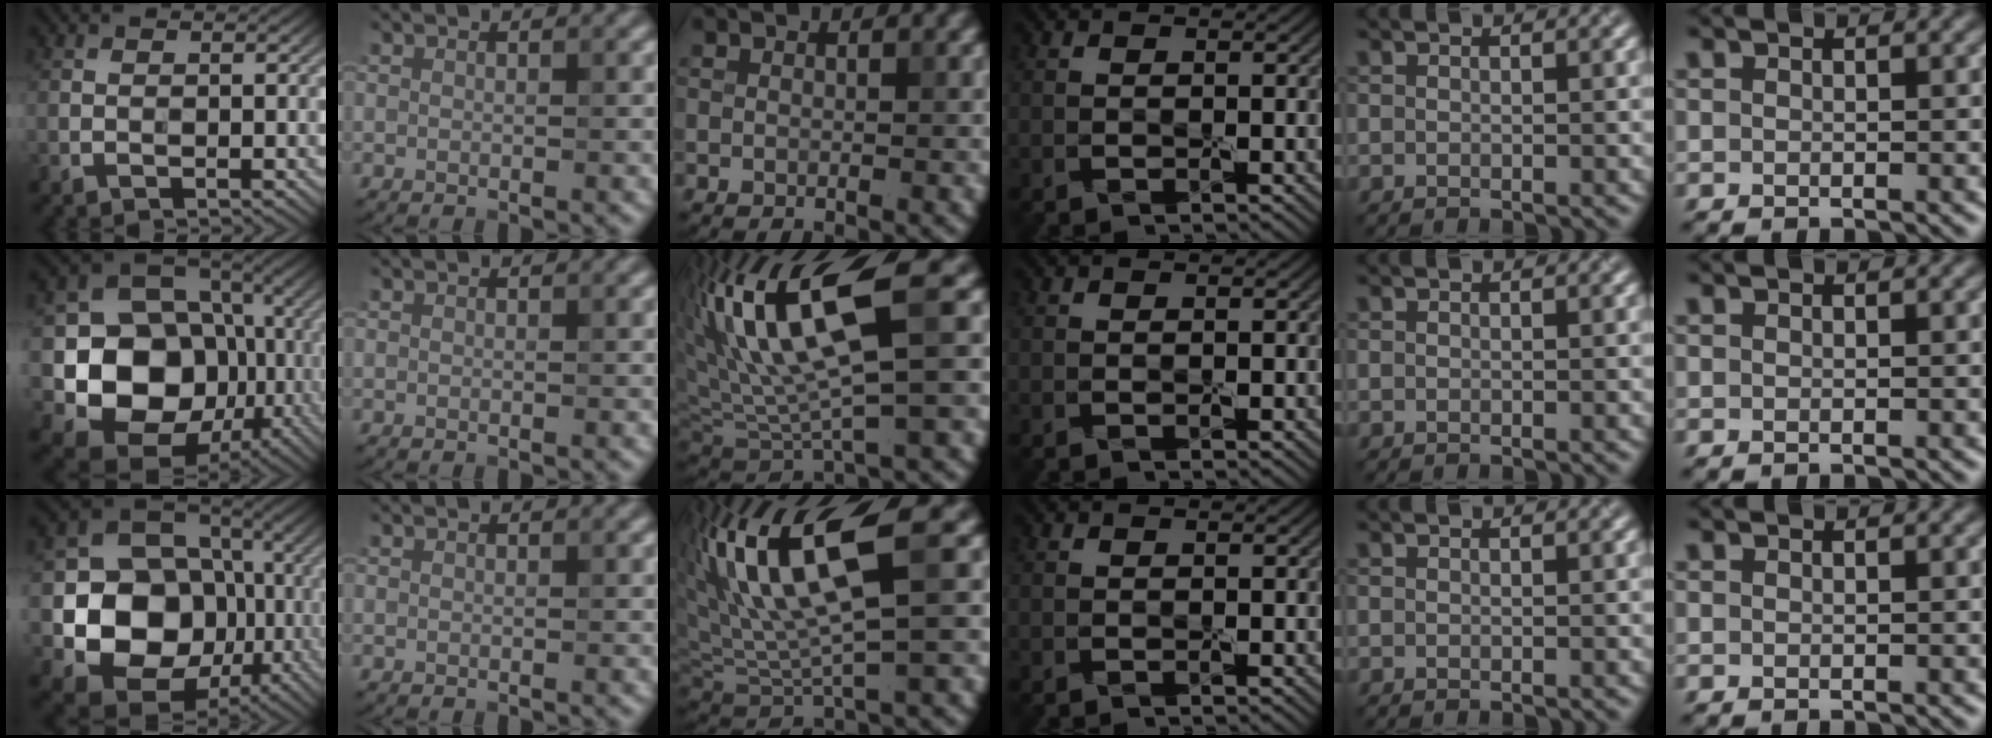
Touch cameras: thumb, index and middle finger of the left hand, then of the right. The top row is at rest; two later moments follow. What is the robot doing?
{"motion": "peel", "object": "plastic screen protector"}